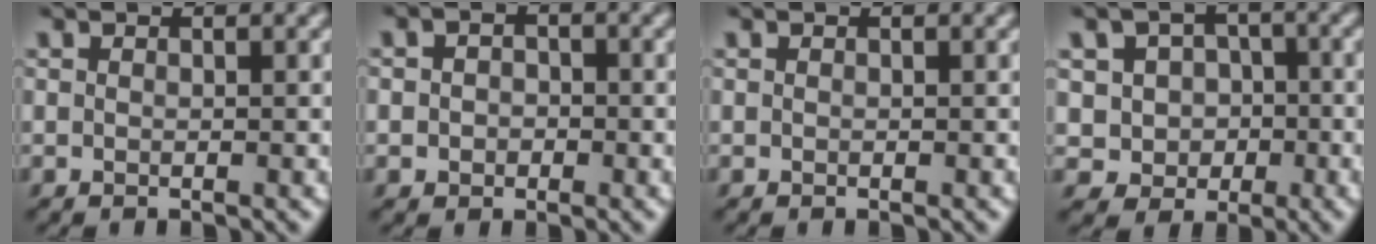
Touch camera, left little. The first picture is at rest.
{"total": 2.6, "force": [-0.2, 2.1, 1.4], "torque": [-0.012, 0.008, -0.023]}
{"total": 0.0}
{"total": 4.7, "force": [-0.2, 4.2, 2.0], "torque": [-0.024, 0.012, -0.023]}